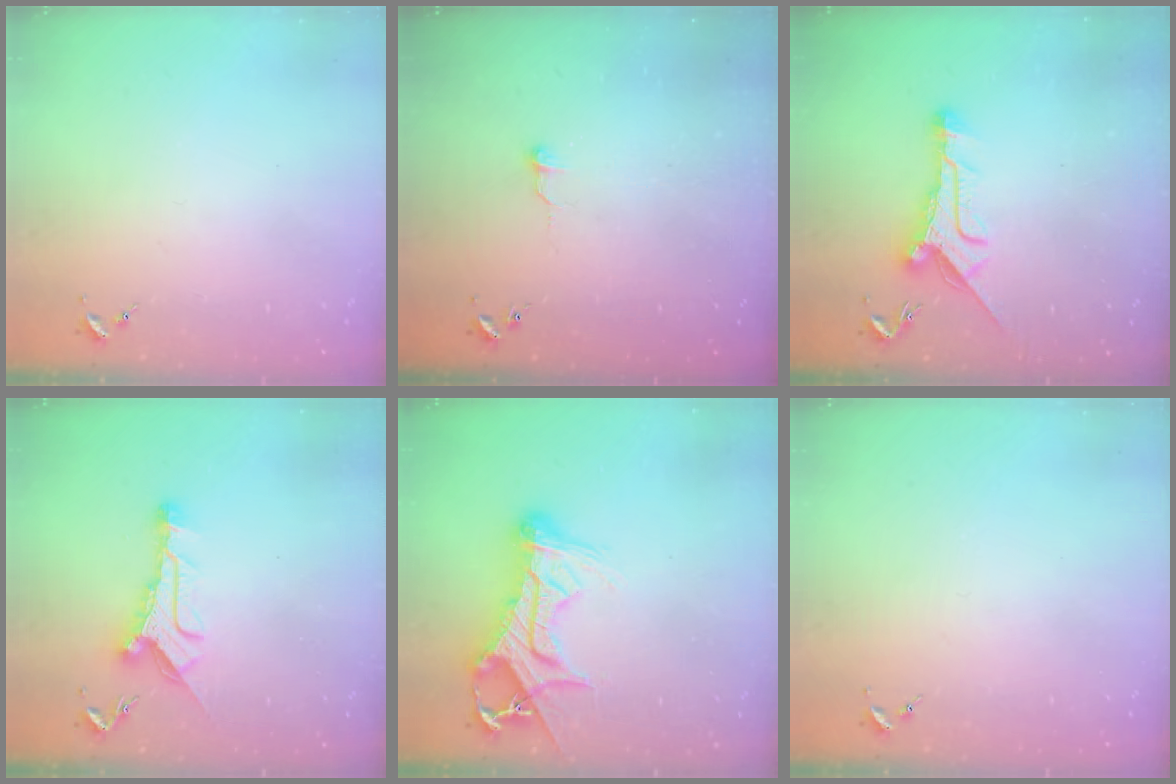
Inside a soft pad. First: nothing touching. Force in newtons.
{"total": 5.7, "press": 5.7, "slide": 0.4}
{"total": 10.7, "press": 10.6, "slide": 0.8}
{"total": 10.7, "press": 10.7, "slide": 0.4}
{"total": 17.1, "press": 17.0, "slide": 1.6}
{"total": 0.0}